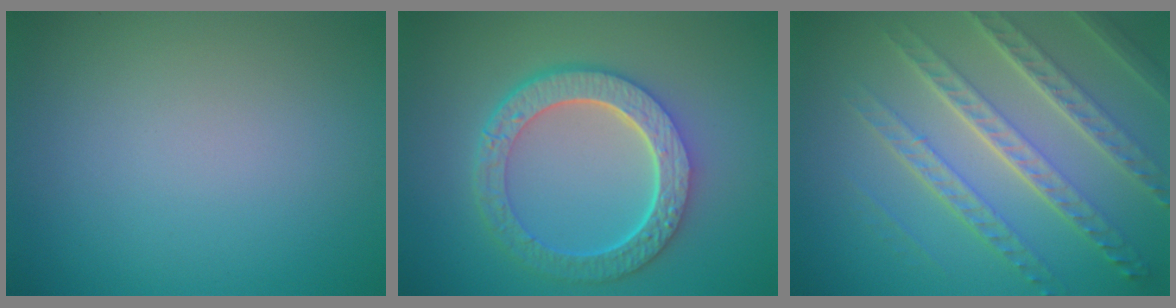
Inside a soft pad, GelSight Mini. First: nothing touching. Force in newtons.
{"total": 6.9, "press": 5.0, "slide": 4.7}
{"total": 7.2, "press": 5.2, "slide": 5.1}